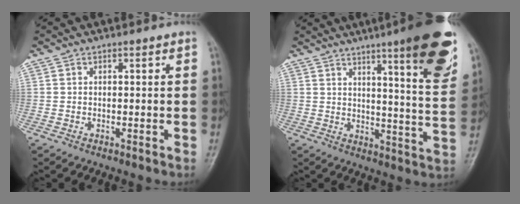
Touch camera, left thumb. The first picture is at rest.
{"total": 17.9, "force": [10.4, 2.4, 14.4], "torque": [-0.167, -0.057, 0.139]}